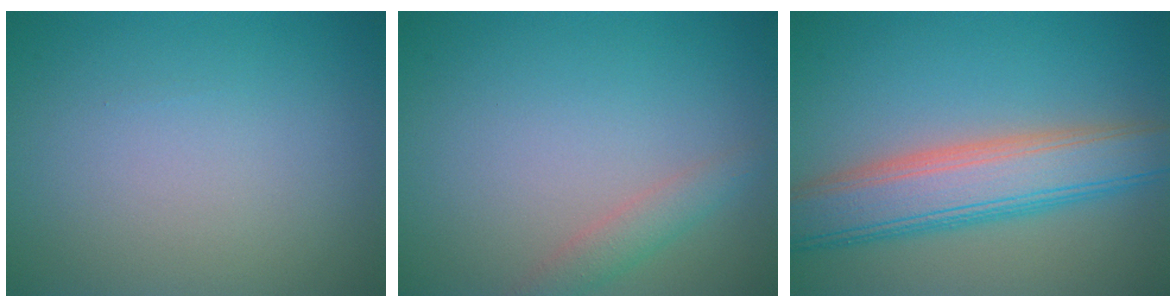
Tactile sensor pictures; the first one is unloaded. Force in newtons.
{"total": 1.9, "press": 1.9, "slide": 0.0}
{"total": 7.4, "press": 7.4, "slide": 0.1}